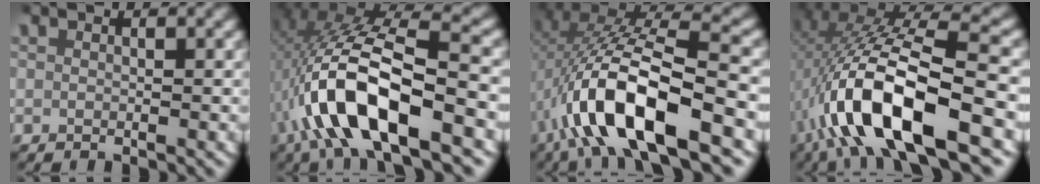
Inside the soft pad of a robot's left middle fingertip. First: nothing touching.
{"total": 10.6, "force": [-1.4, 4.5, 9.5], "torque": [-0.201, -0.007, -0.020]}
{"total": 9.9, "force": [-2.2, 3.9, 8.8], "torque": [-0.179, -0.013, -0.027]}
{"total": 10.9, "force": [-2.0, 4.1, 10.0], "torque": [-0.200, -0.006, -0.026]}